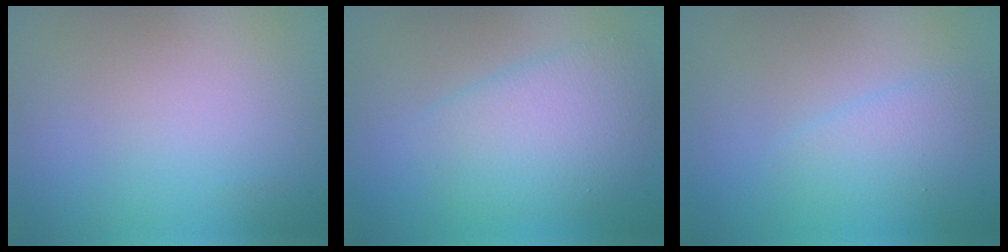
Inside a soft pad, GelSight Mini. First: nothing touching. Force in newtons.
{"total": 4.4, "press": 4.4, "slide": 0.1}
{"total": 1.9, "press": 1.9, "slide": 0.1}